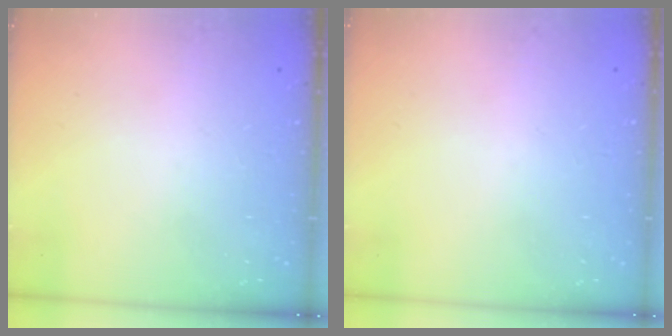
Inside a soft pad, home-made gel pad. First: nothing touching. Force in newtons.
{"total": 1.7, "press": 1.7, "slide": 0.1}